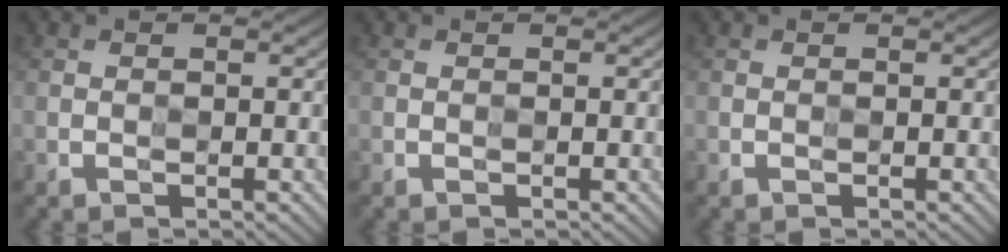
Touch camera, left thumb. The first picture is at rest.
{"total": 0.0}
{"total": 0.0}